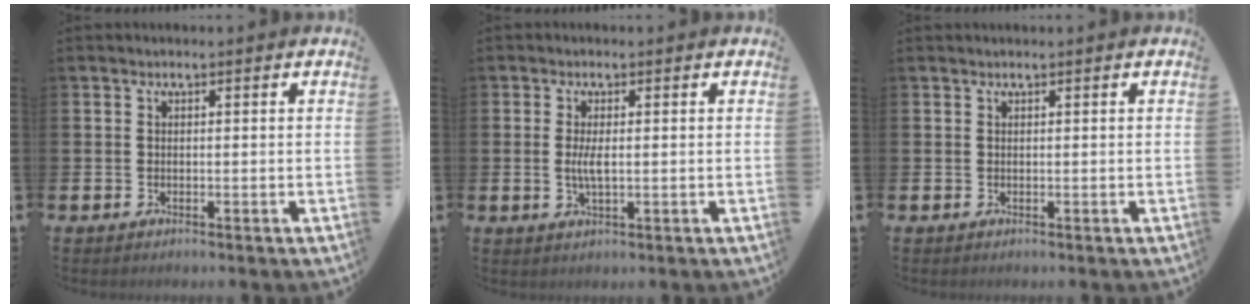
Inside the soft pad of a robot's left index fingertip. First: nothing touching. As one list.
[{"total": 2.4, "force": [0.1, 0.8, 2.3], "torque": [-0.040, -0.001, 0.000]}, {"total": 0.0}]